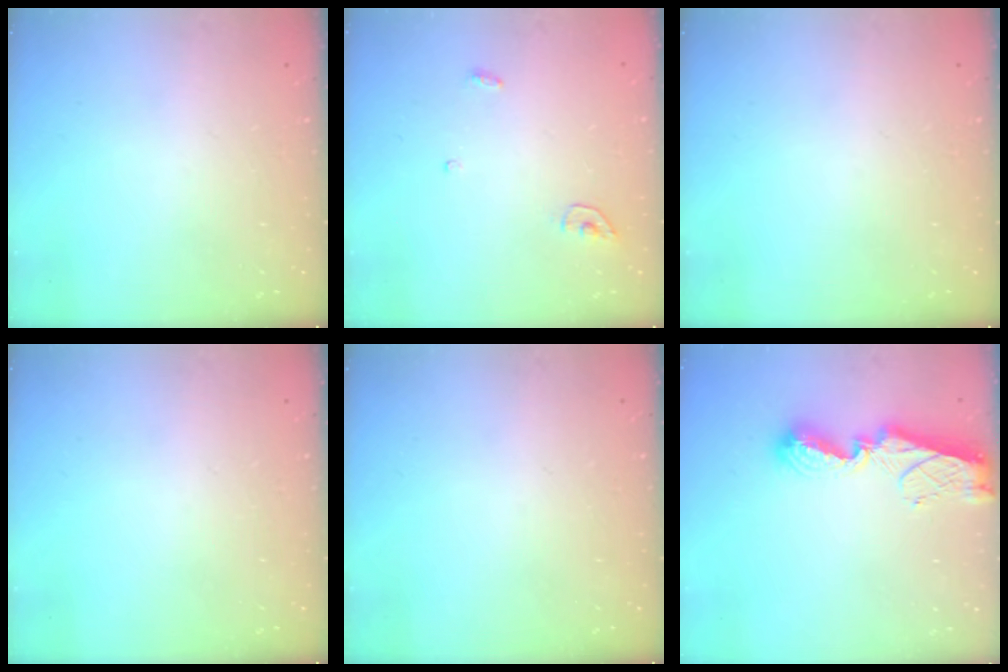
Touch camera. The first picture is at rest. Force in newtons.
{"total": 3.5, "press": 3.5, "slide": 0.3}
{"total": 0.0}
{"total": 0.0}
{"total": 0.0}
{"total": 10.2, "press": 10.1, "slide": 1.1}